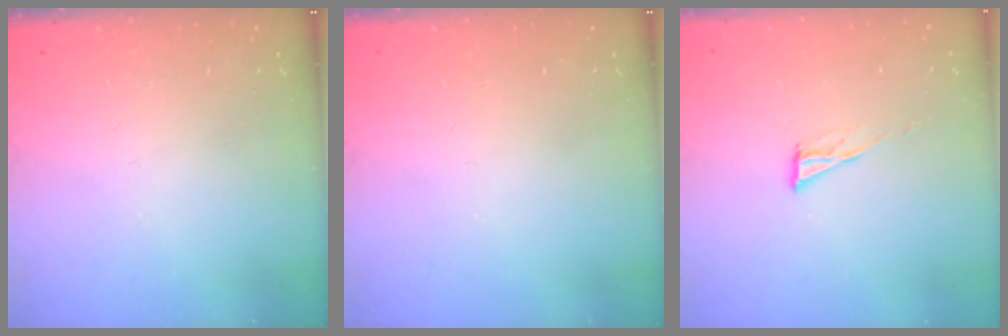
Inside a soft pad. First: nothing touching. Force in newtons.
{"total": 0.0}
{"total": 7.0, "press": 6.9, "slide": 0.9}